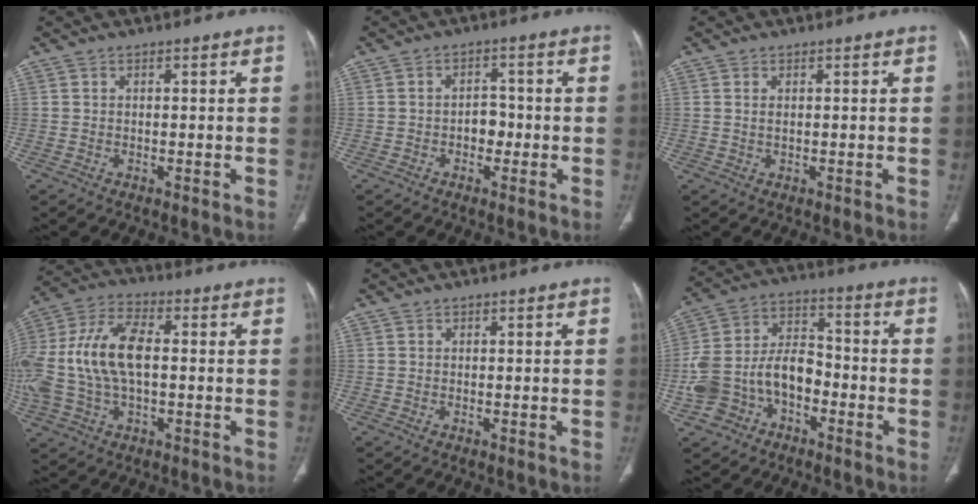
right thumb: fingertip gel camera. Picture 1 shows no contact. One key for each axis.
{"total": 3.6, "fx": -1.0, "fy": 2.6, "fz": 2.2, "tx": -0.014, "ty": 0.016, "tz": -0.021}
{"total": 1.0, "fx": 0.3, "fy": 0.4, "fz": 0.9, "tx": -0.021, "ty": 0.000, "tz": 0.009}
{"total": 18.0, "fx": 0.2, "fy": 9.6, "fz": 15.2, "tx": -0.348, "ty": 0.026, "tz": 0.003}
{"total": 0.0}
{"total": 13.4, "fx": -5.1, "fy": 9.4, "fz": 8.1, "tx": -0.141, "ty": 0.061, "tz": -0.094}